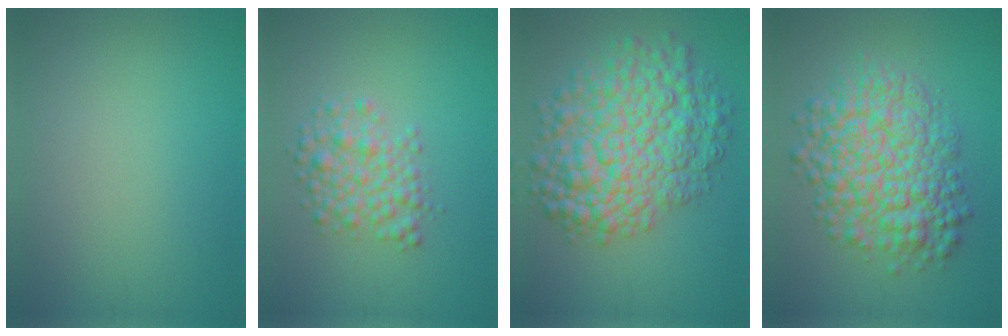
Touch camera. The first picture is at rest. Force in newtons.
{"total": 3.6, "press": 3.6, "slide": 0.1}
{"total": 9.7, "press": 9.7, "slide": 0.3}
{"total": 8.7, "press": 8.7, "slide": 0.2}